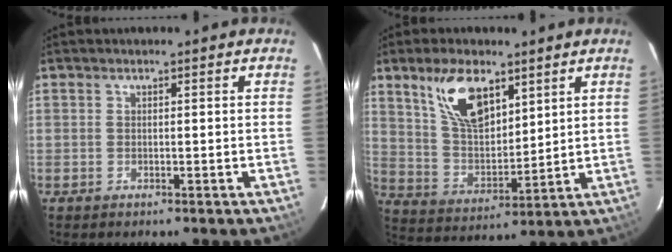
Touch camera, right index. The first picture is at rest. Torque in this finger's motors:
{"motor_torque": [1.13, 1.01, 0.58, 0.09]}